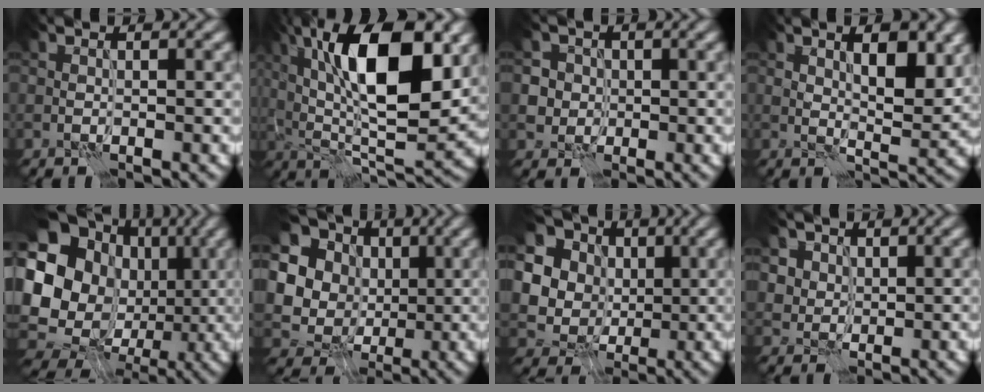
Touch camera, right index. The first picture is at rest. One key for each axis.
{"total": 14.0, "fx": 4.3, "fy": 5.2, "fz": 12.3, "tx": -0.198, "ty": 0.007, "tz": 0.067}
{"total": 4.7, "fx": 0.8, "fy": 4.4, "fz": 1.5, "tx": -0.013, "ty": 0.027, "tz": -0.001}
{"total": 5.3, "fx": 1.9, "fy": 1.8, "fz": 4.6, "tx": -0.068, "ty": 0.000, "tz": 0.032}
{"total": 19.9, "fx": 1.2, "fy": 16.8, "fz": 10.7, "tx": -0.205, "ty": 0.001, "tz": 0.014}
{"total": 15.7, "fx": 4.0, "fy": 14.0, "fz": 6.0, "tx": -0.179, "ty": 0.014, "tz": 0.070}
{"total": 13.7, "fx": 4.3, "fy": 11.8, "fz": 5.4, "tx": -0.169, "ty": 0.017, "tz": 0.082}
{"total": 4.7, "fx": 2.5, "fy": 3.6, "fz": 1.7, "tx": -0.050, "ty": -0.001, "tz": 0.045}